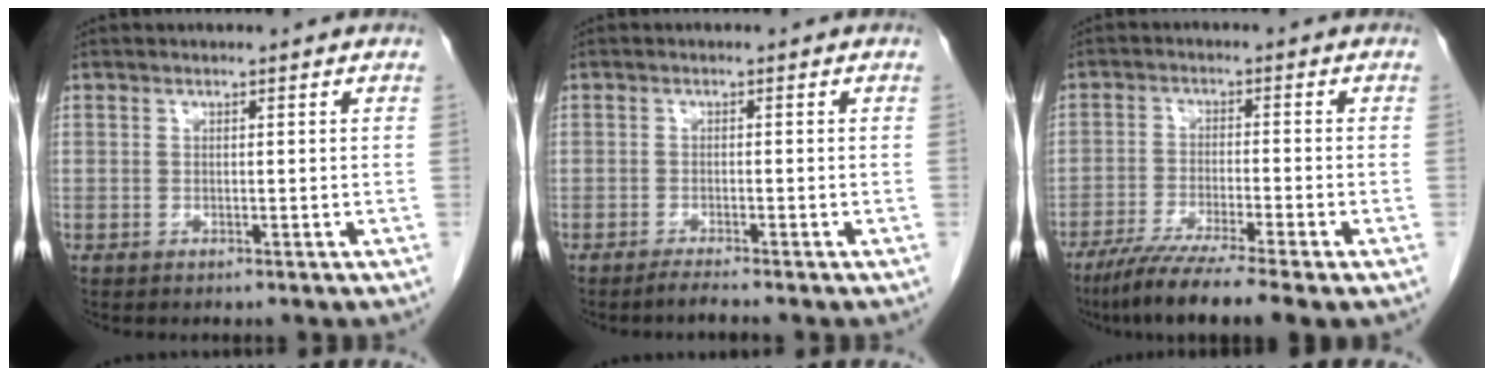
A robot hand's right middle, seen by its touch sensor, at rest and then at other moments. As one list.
[{"total": 1.8, "force": [-1.6, -0.5, 0.7], "torque": [-0.019, -0.003, -0.030]}, {"total": 9.2, "force": [-6.9, -0.7, 6.1], "torque": [-0.098, -0.026, -0.114]}]